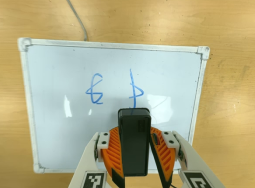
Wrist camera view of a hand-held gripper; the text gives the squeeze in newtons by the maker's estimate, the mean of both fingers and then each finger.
{"total": 7.3, "left": 7.1, "right": 7.5}